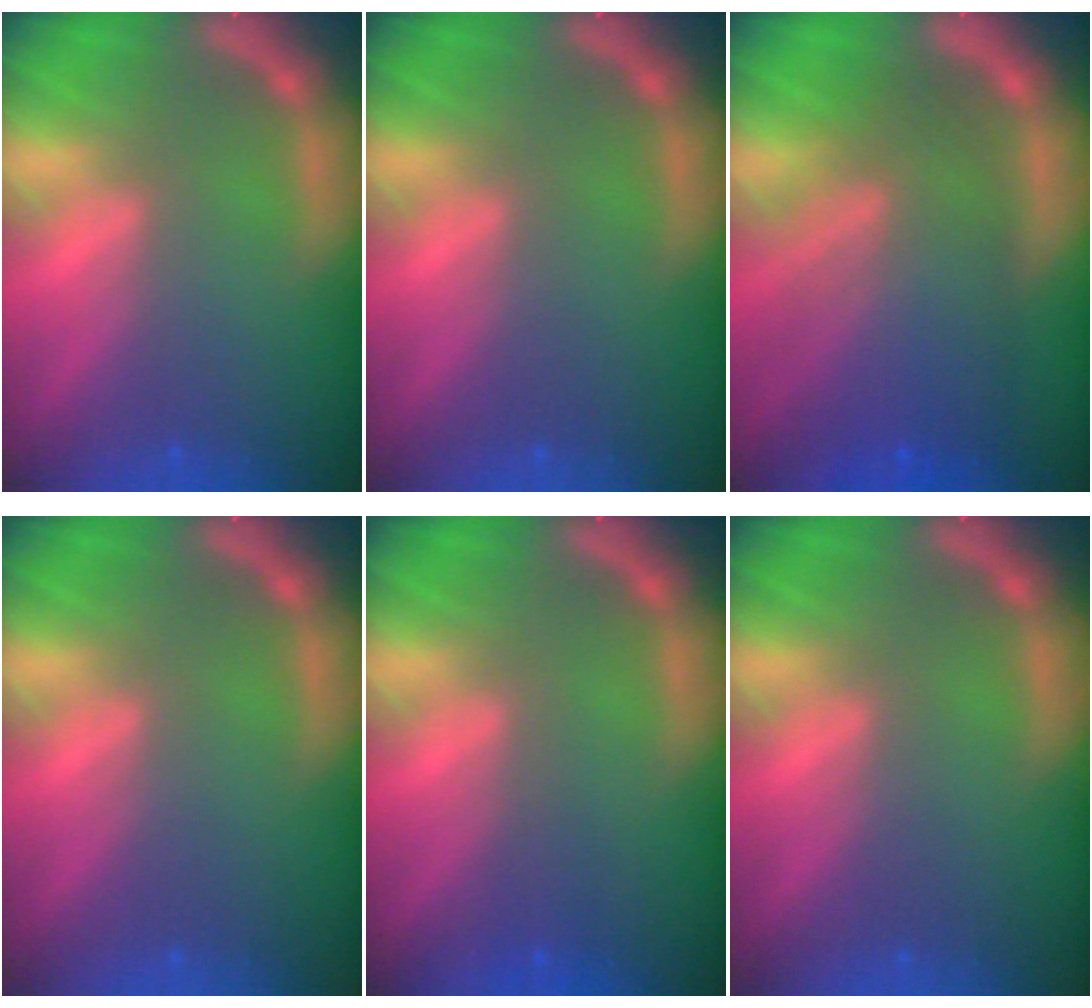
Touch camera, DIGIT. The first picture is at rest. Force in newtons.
{"total": 0.0}
{"total": 9.1}
{"total": 0.0}
{"total": 1.0}
{"total": 0.0}